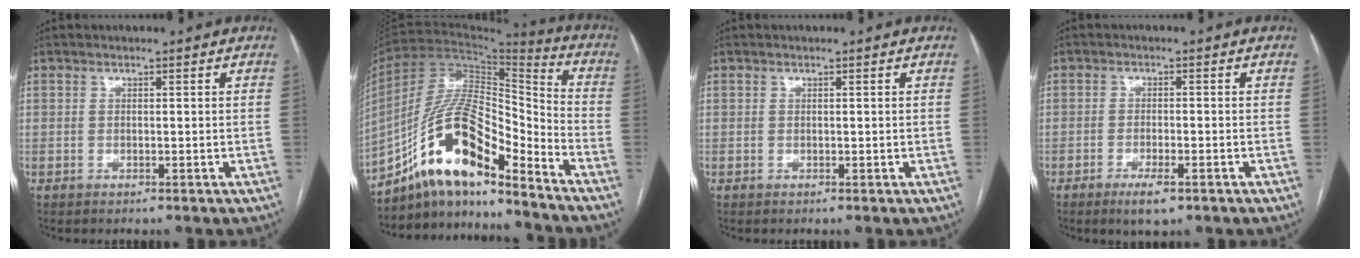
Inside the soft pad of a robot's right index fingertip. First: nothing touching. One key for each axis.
{"total": 15.6, "fx": -10.8, "fy": 4.0, "fz": 10.5, "tx": -0.198, "ty": 0.037, "tz": -0.189}
{"total": 0.0}
{"total": 4.1, "fx": -2.5, "fy": 0.9, "fz": 3.1, "tx": -0.059, "ty": -0.005, "tz": -0.039}